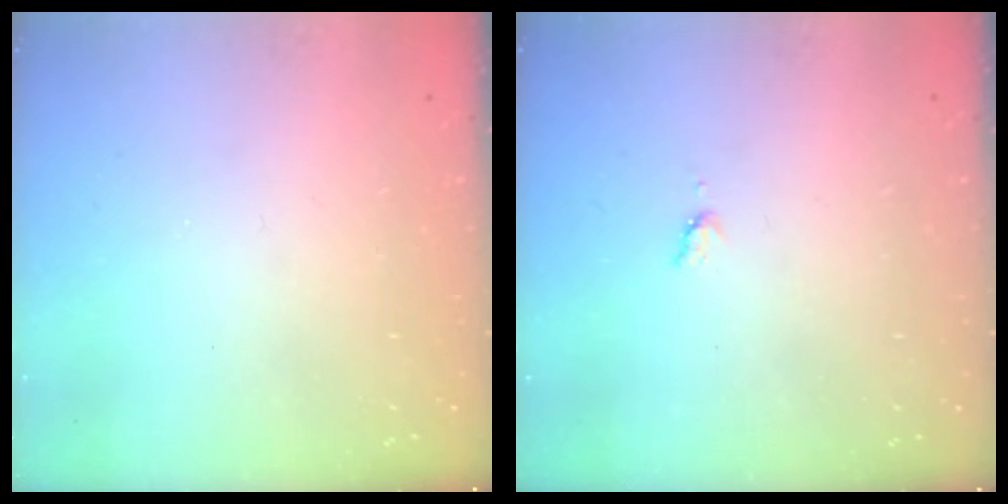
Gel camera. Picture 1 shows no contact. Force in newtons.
{"total": 3.5, "press": 3.5, "slide": 0.5}